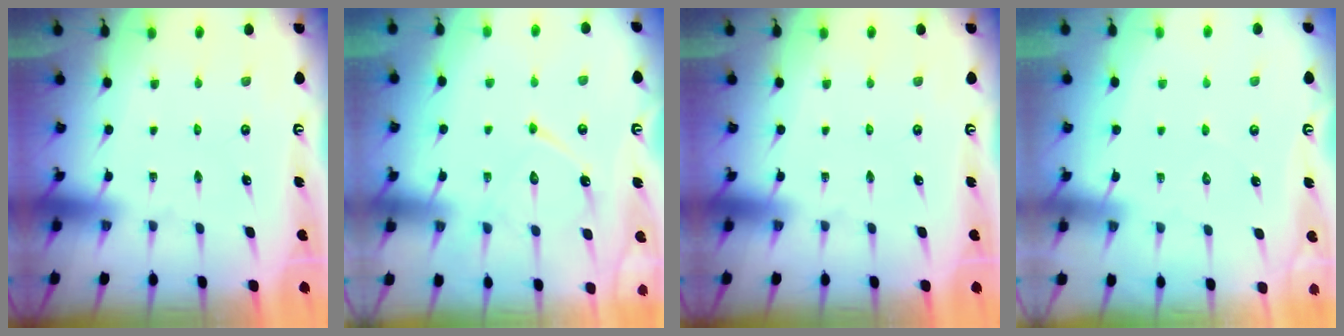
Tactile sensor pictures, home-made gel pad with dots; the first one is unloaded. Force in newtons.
{"total": 13.3, "press": 13.2, "slide": 1.3}
{"total": 0.0}
{"total": 4.2, "press": 4.1, "slide": 0.5}